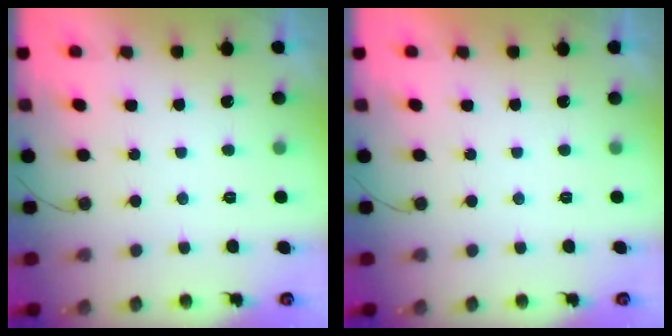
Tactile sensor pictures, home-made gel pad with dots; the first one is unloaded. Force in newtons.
{"total": 1.7, "press": 1.7, "slide": 0.0}